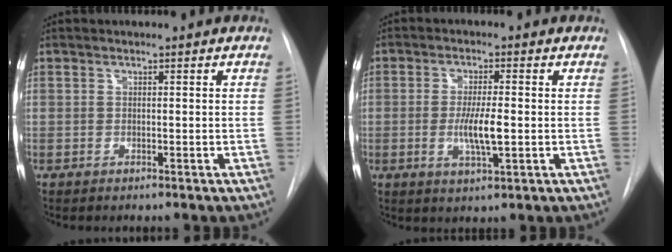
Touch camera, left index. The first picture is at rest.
{"total": 5.7, "force": [-1.1, 0.9, 5.5], "torque": [-0.106, -0.014, -0.021]}